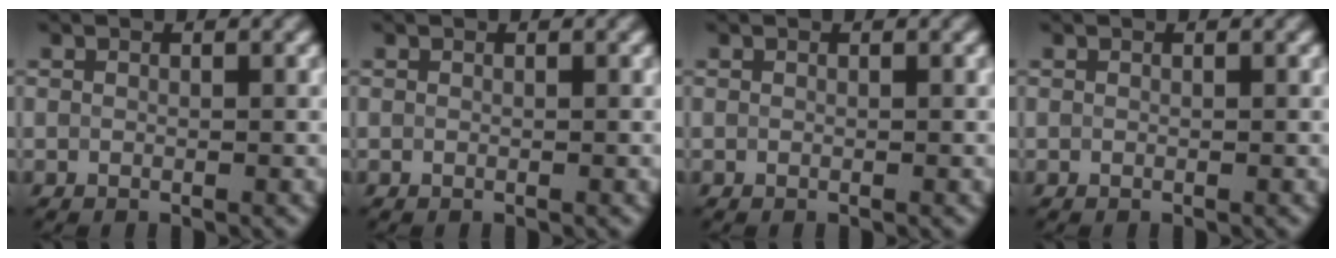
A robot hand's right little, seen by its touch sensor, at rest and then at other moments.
{"total": 0.0}
{"total": 0.0}
{"total": 0.0}